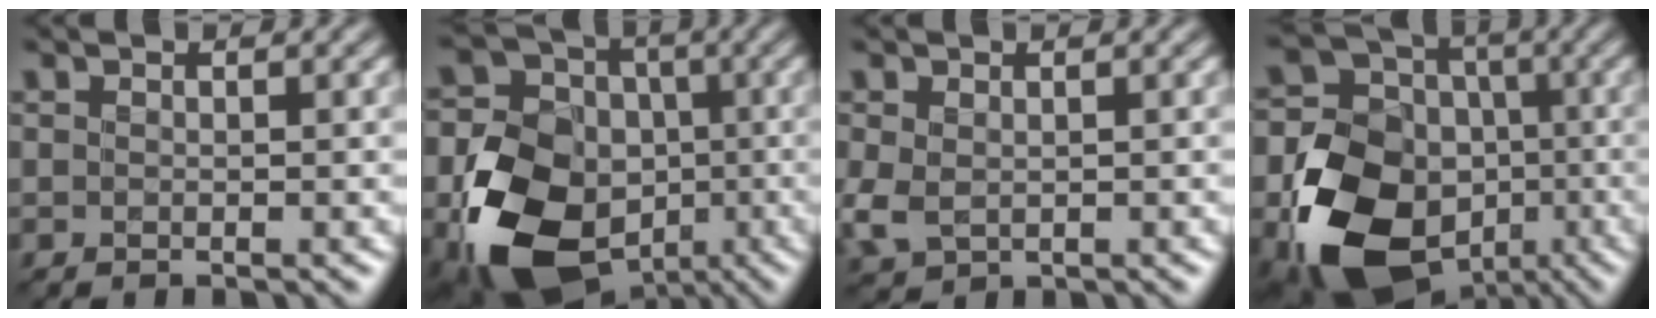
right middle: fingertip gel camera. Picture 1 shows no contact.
{"total": 14.9, "force": [-5.6, 11.3, 7.9], "torque": [-0.161, -0.022, -0.103]}
{"total": 2.5, "force": [-0.2, 1.9, 1.6], "torque": [-0.052, -0.009, -0.002]}
{"total": 16.4, "force": [-6.3, 13.0, 7.8], "torque": [-0.161, -0.032, -0.112]}